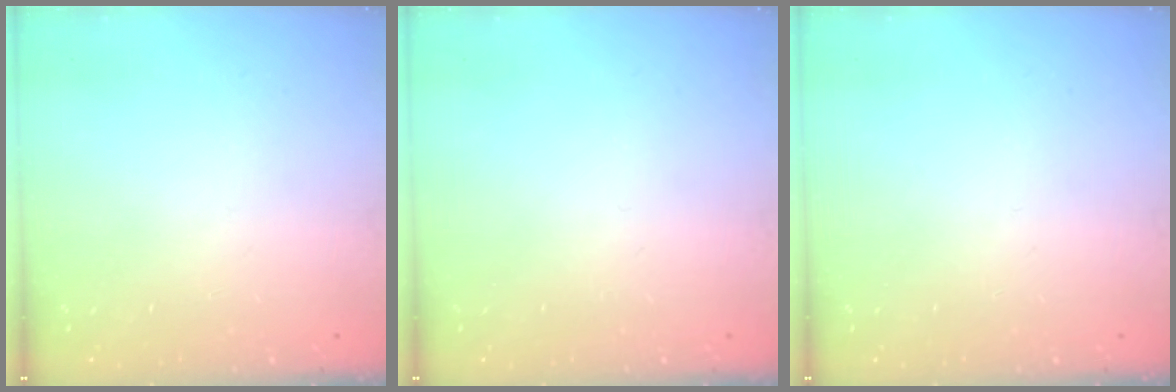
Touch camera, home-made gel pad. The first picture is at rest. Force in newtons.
{"total": 0.0}
{"total": 0.0}